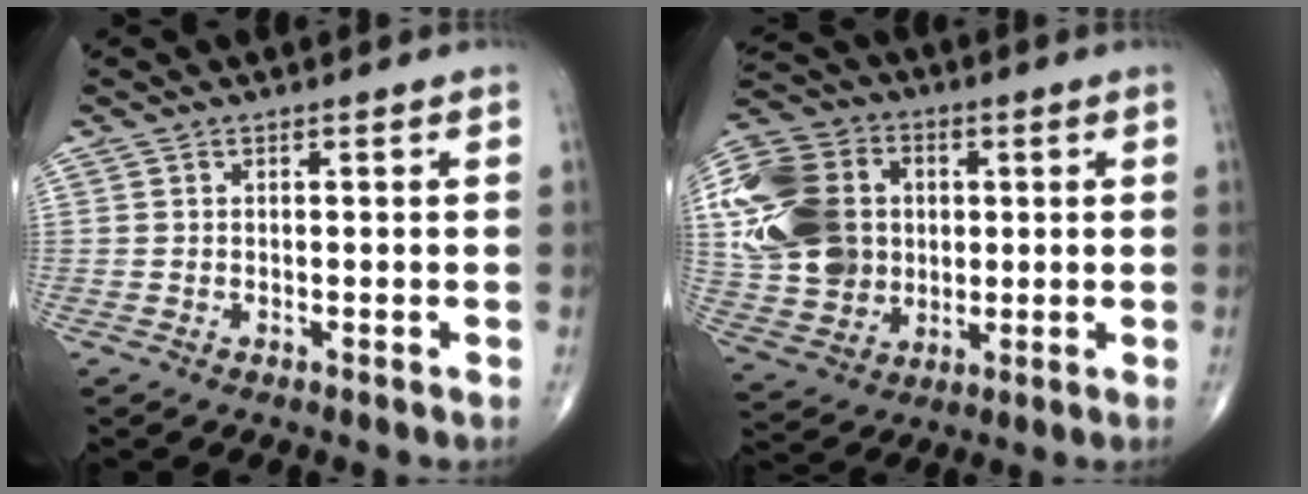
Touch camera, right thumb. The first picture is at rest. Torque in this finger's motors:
{"motor_torque": [-0.05, 0.67, 0.78, 0.52, 0.15]}